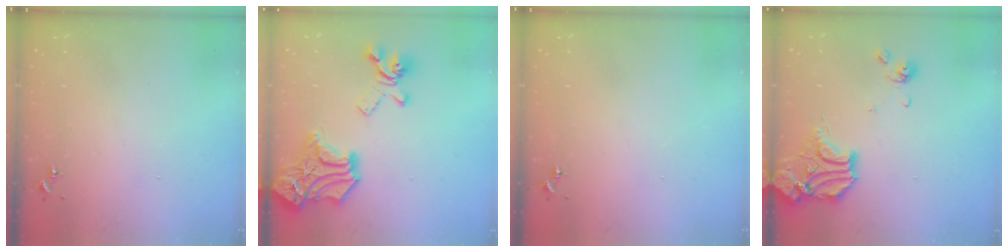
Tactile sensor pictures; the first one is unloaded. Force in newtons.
{"total": 24.6, "press": 24.6, "slide": 0.7}
{"total": 0.0}
{"total": 16.0, "press": 15.8, "slide": 2.5}